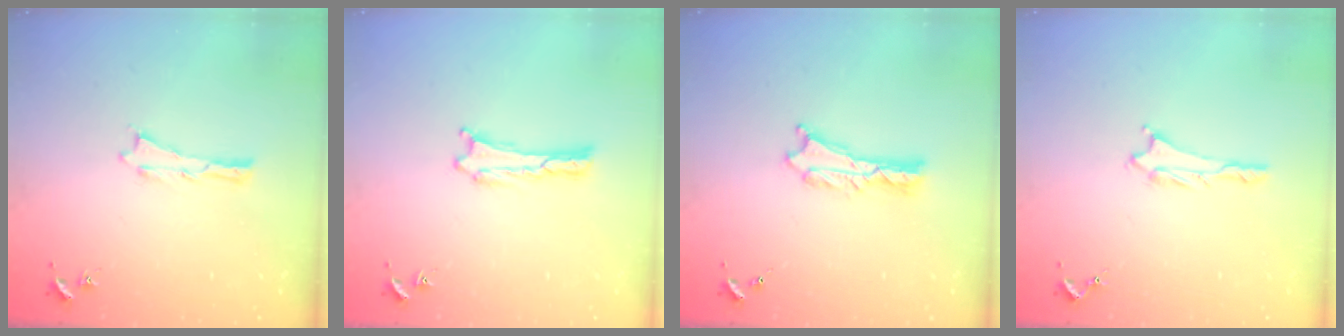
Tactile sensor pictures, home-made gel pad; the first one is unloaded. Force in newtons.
{"total": 0.0}
{"total": 1.3, "press": 1.3, "slide": 0.1}
{"total": 1.2, "press": 1.2, "slide": 0.1}